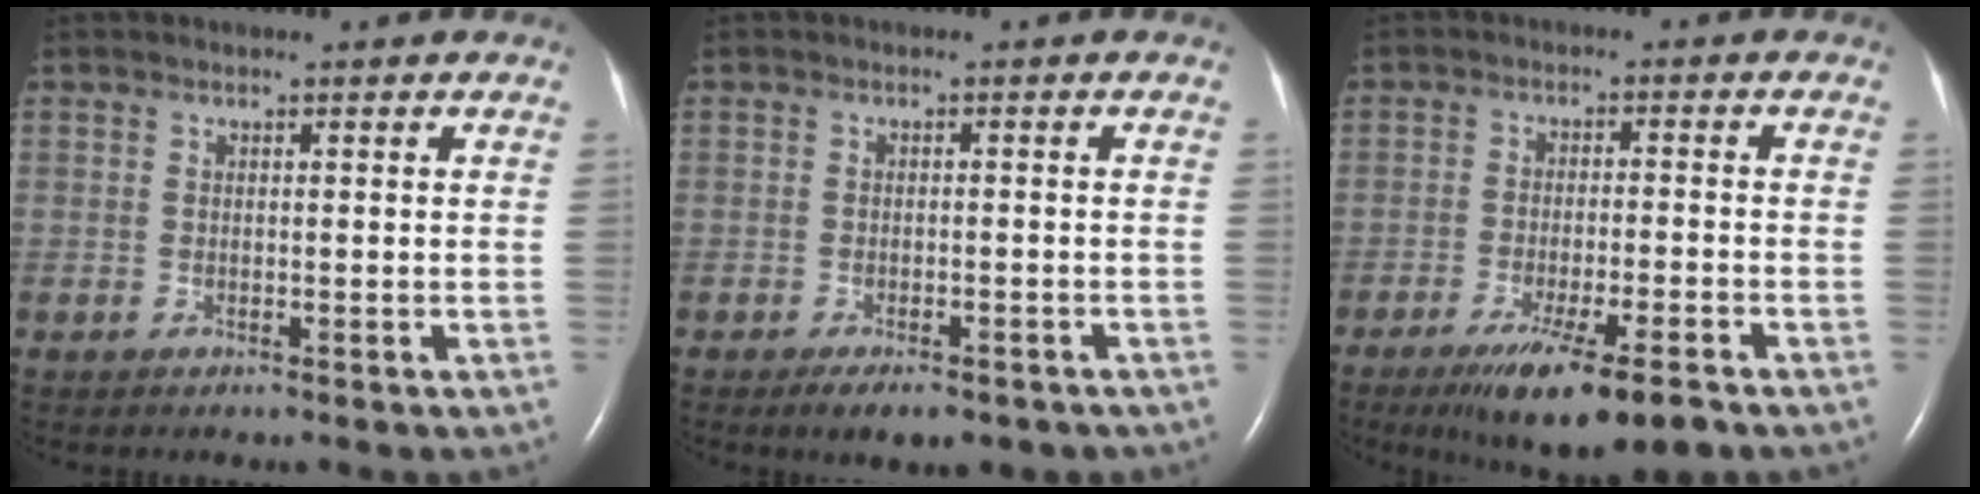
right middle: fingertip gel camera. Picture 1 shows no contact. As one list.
[{"total": 6.3, "force": [-4.8, 2.4, 3.3], "torque": [-0.032, -0.002, -0.063]}, {"total": 11.2, "force": [-7.6, 1.3, 8.2], "torque": [-0.134, -0.025, -0.118]}]